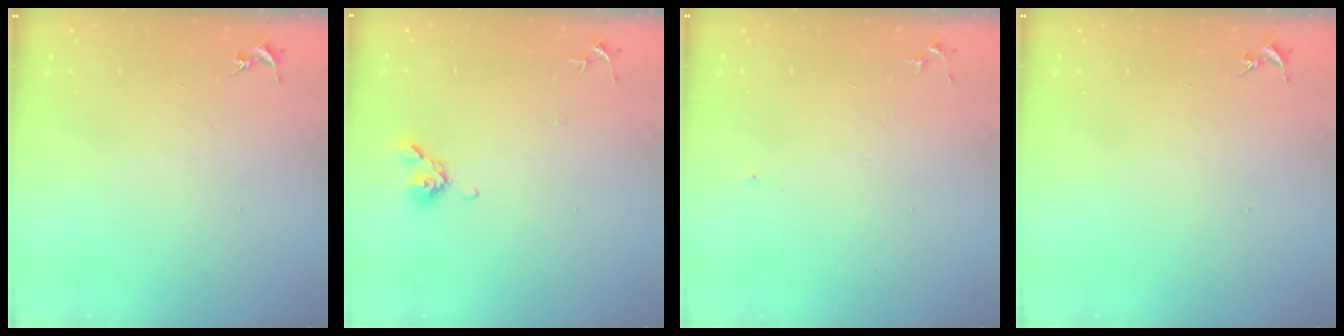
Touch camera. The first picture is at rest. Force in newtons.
{"total": 7.9, "press": 7.5, "slide": 2.4}
{"total": 4.9, "press": 4.8, "slide": 0.6}
{"total": 0.0}